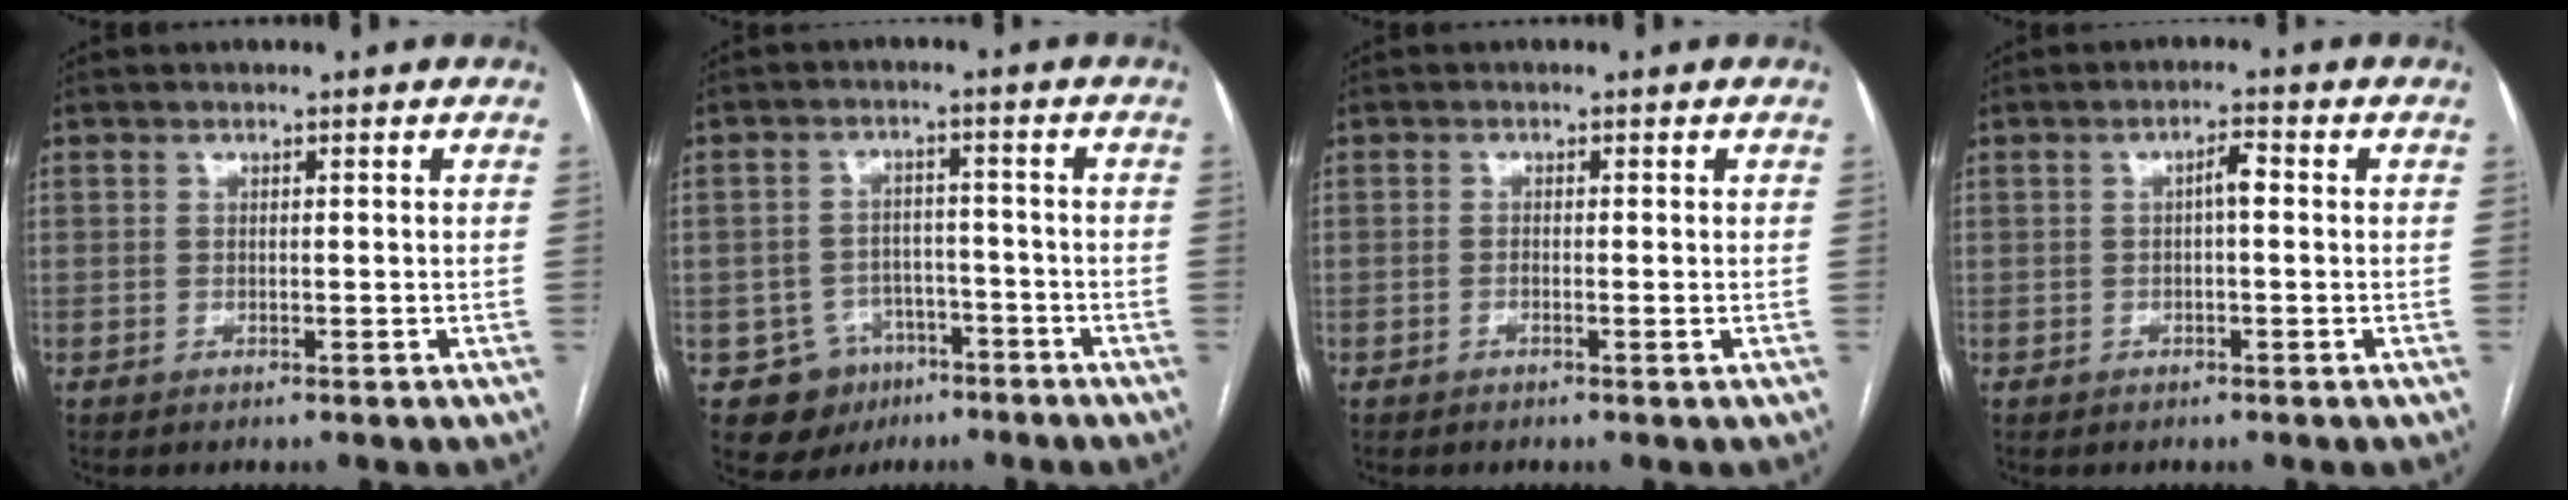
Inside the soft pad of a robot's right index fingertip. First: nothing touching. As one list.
[{"total": 7.9, "force": [-4.0, 6.7, 1.1], "torque": [-0.016, 0.011, -0.051]}, {"total": 0.8, "force": [-0.3, 0.1, 0.8], "torque": [-0.013, 0.001, -0.005]}, {"total": 2.3, "force": [0.0, 0.5, 2.2], "torque": [-0.036, 0.006, 0.000]}]